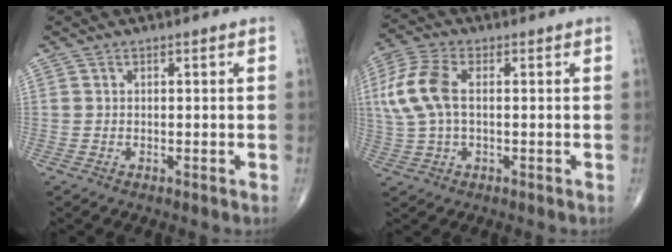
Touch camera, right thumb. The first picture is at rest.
{"total": 9.9, "force": [1.1, 5.2, 8.4], "torque": [-0.207, 0.020, 0.021]}